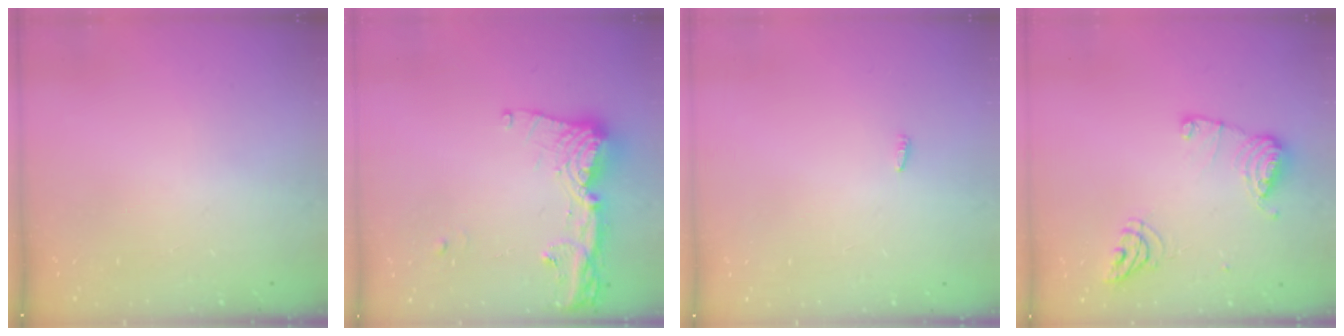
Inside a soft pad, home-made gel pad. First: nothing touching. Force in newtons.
{"total": 14.5, "press": 14.4, "slide": 1.7}
{"total": 2.1, "press": 1.9, "slide": 0.7}
{"total": 11.3, "press": 11.2, "slide": 0.9}